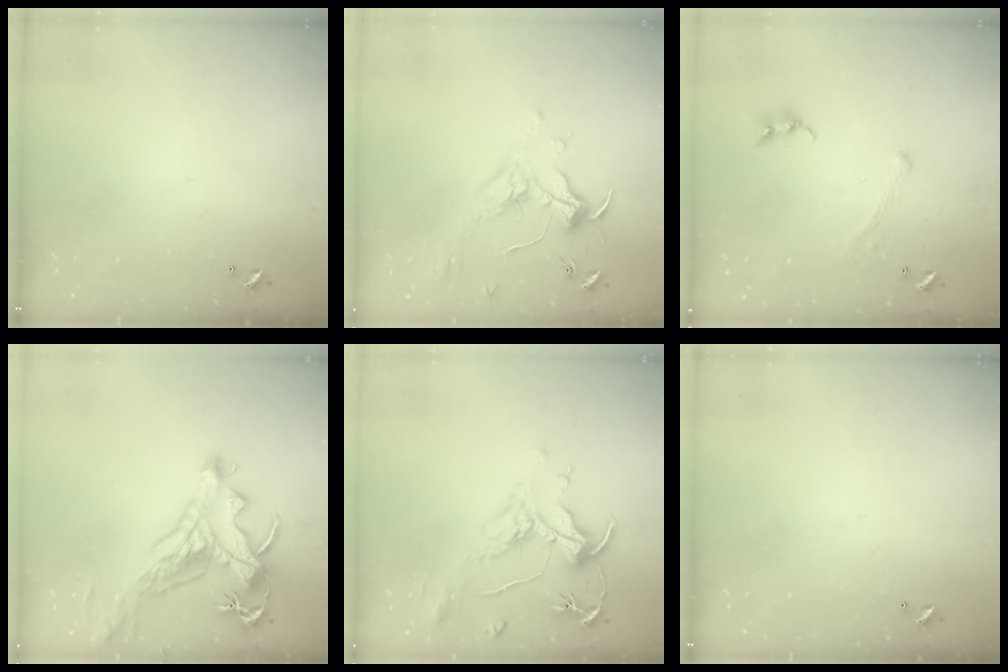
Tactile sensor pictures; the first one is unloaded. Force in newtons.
{"total": 1.9, "press": 1.7, "slide": 0.7}
{"total": 0.8, "press": 0.7, "slide": 0.4}
{"total": 2.2, "press": 1.7, "slide": 1.3}
{"total": 2.1, "press": 1.6, "slide": 1.3}
{"total": 0.0}